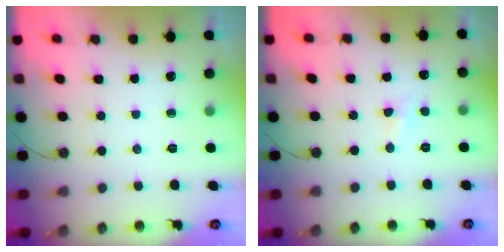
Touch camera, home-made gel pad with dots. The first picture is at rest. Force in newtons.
{"total": 3.6, "press": 3.6, "slide": 0.5}